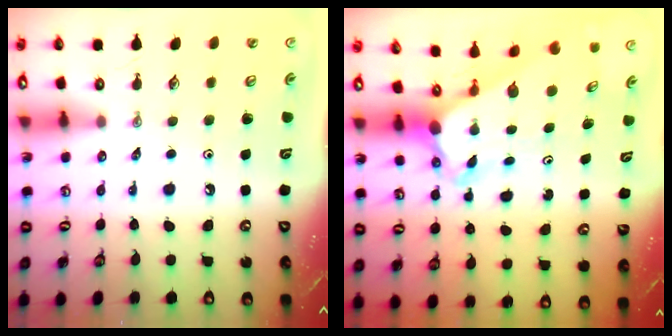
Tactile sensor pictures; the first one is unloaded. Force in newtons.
{"total": 4.1, "press": 4.1, "slide": 0.3}